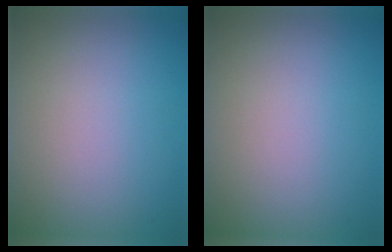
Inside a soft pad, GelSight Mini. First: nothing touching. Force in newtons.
{"total": 0.0}